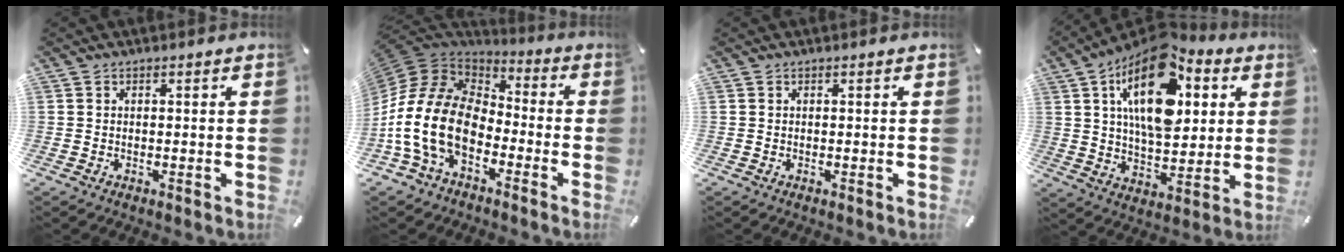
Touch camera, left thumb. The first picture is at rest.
{"total": 17.7, "force": [-6.7, 11.7, 11.5], "torque": [-0.264, 0.020, -0.124]}
{"total": 0.0}
{"total": 20.7, "force": [8.0, 11.3, 15.3], "torque": [-0.251, -0.029, 0.132]}